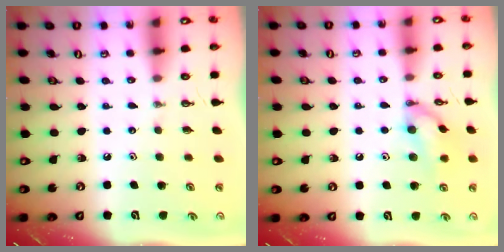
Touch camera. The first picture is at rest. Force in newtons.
{"total": 11.7, "press": 11.6, "slide": 0.5}